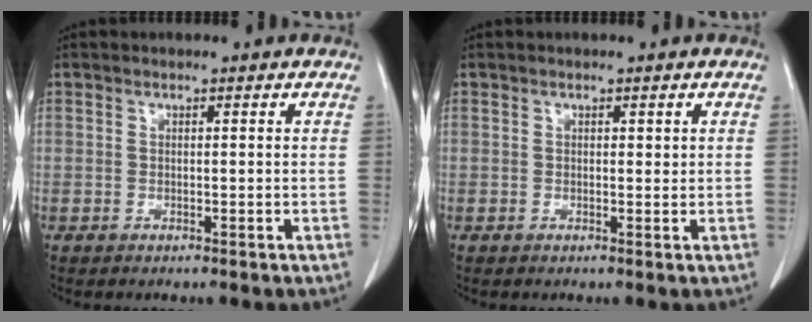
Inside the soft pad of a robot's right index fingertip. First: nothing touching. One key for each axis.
{"total": 0.6, "fx": 0.3, "fy": 0.4, "fz": 0.4, "tx": -0.001, "ty": -0.001, "tz": 0.002}